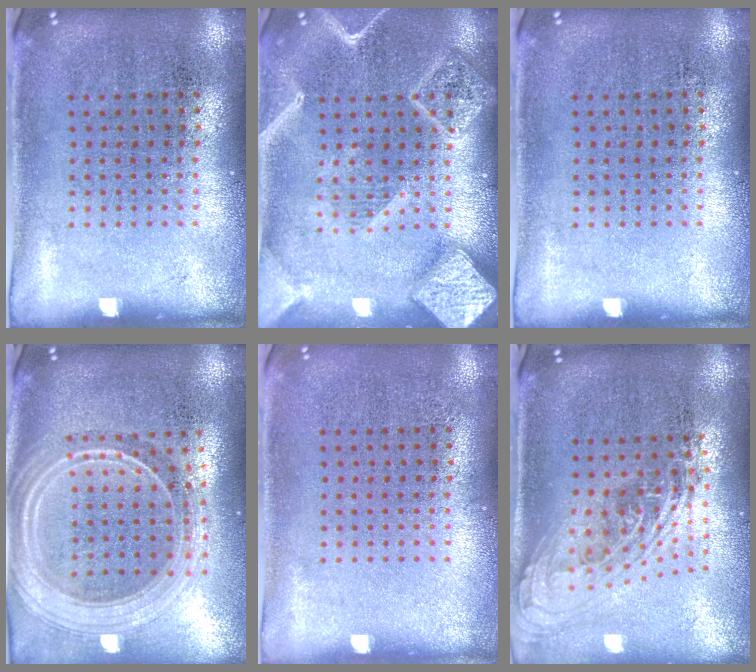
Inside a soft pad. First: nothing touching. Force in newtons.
{"total": 4.3, "press": 4.3, "slide": 0.5}
{"total": 0.0}
{"total": 2.6, "press": 2.2, "slide": 1.4}
{"total": 0.0}
{"total": 2.2, "press": 1.7, "slide": 1.5}